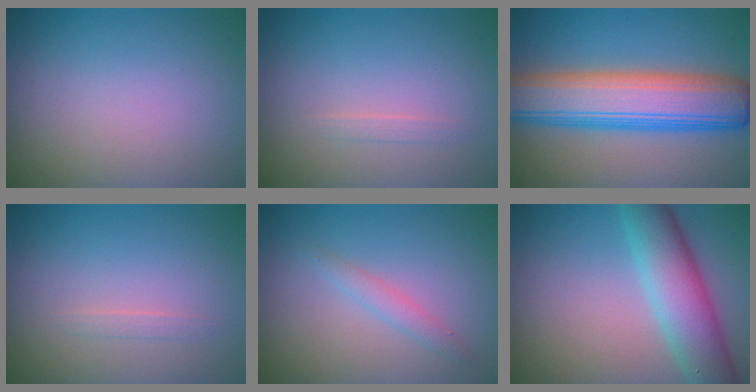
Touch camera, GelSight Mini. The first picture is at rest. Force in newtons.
{"total": 0.7, "press": 0.7, "slide": 0.1}
{"total": 9.7, "press": 9.7, "slide": 0.4}
{"total": 0.7, "press": 0.7, "slide": 0.1}
{"total": 1.4, "press": 1.4, "slide": 0.1}
{"total": 6.7, "press": 6.7, "slide": 0.0}